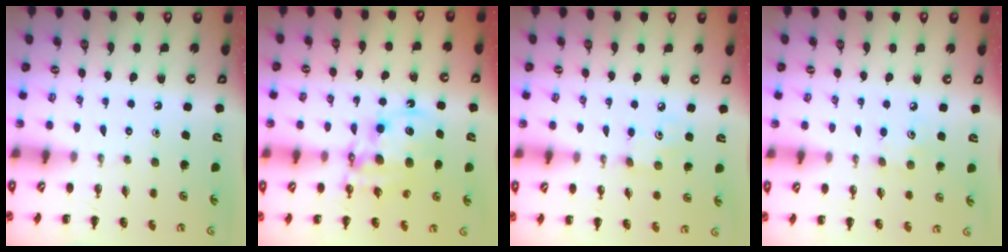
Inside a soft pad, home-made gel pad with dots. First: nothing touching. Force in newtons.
{"total": 11.8, "press": 11.5, "slide": 2.6}
{"total": 3.1, "press": 3.0, "slide": 0.7}
{"total": 4.9, "press": 4.8, "slide": 1.1}